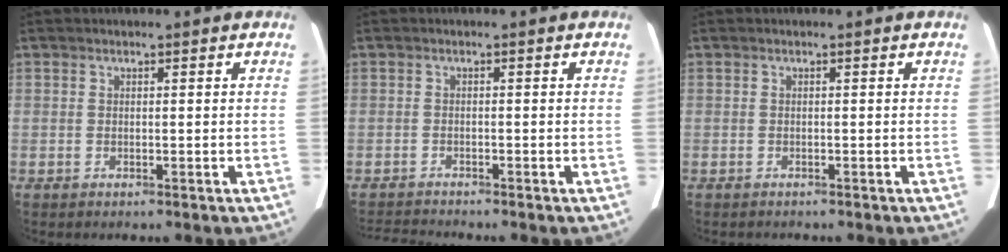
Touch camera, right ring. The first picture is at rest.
{"total": 2.8, "force": [-2.7, -0.8, 0.1], "torque": [-0.009, -0.020, -0.048]}
{"total": 1.0, "force": [-0.9, 0.3, 0.3], "torque": [-0.013, -0.002, -0.010]}